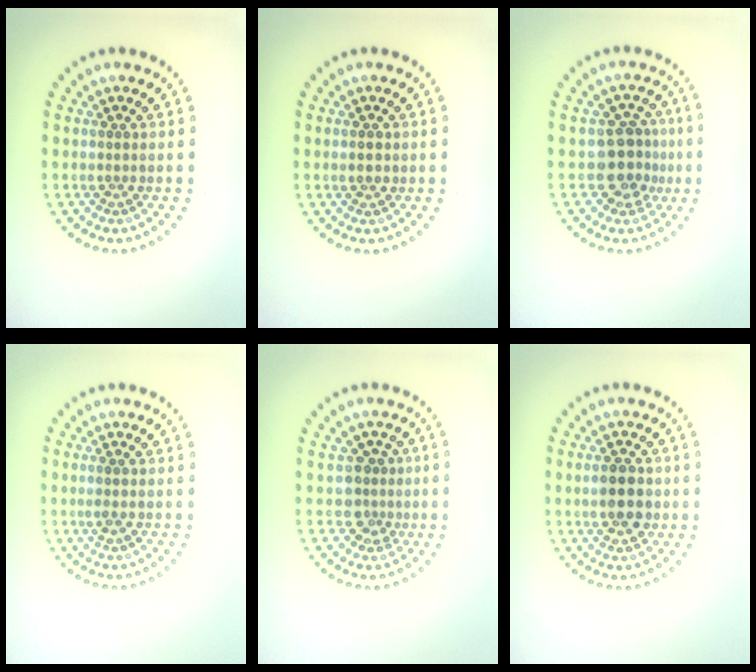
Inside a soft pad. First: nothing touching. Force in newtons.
{"total": 0.9, "press": 0.9, "slide": 0.0}
{"total": 3.7, "press": 3.3, "slide": 1.7}
{"total": 0.7, "press": 0.5, "slide": 0.5}
{"total": 2.4, "press": 1.9, "slide": 1.5}
{"total": 3.4, "press": 3.4, "slide": 0.2}